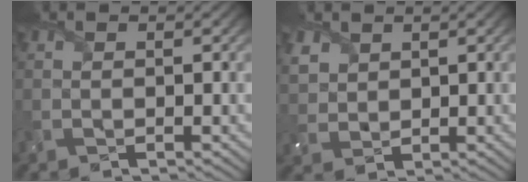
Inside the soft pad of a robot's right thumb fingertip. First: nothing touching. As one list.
[{"total": 3.6, "force": [2.2, 2.6, 1.2], "torque": [-0.047, -0.002, 0.050]}]